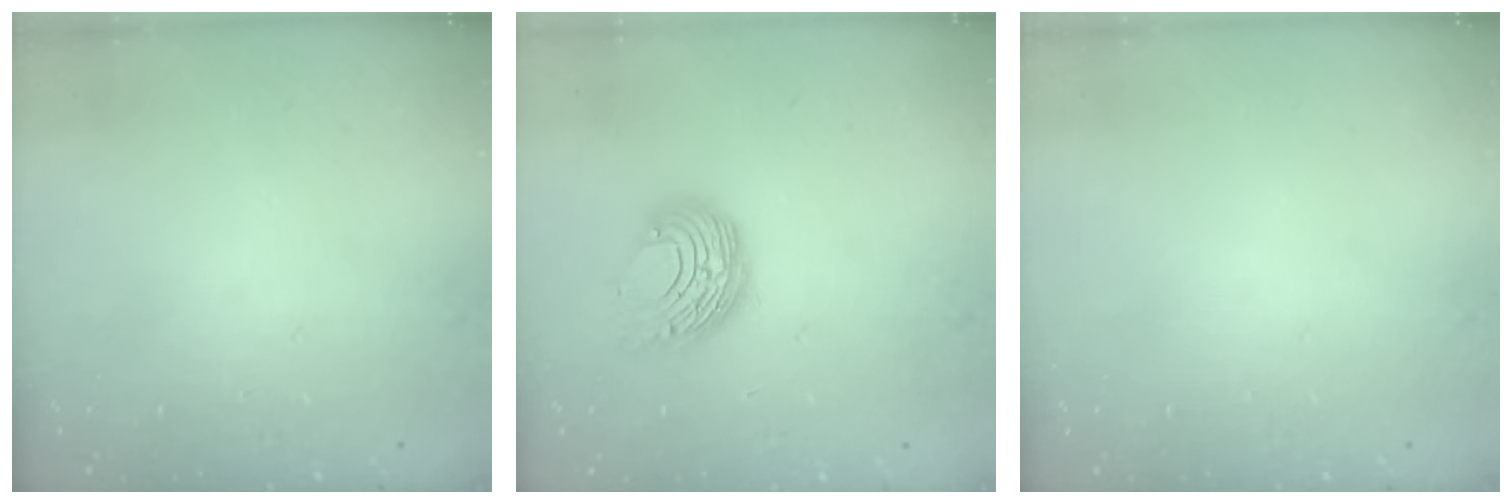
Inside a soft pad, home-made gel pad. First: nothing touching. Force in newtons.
{"total": 9.1, "press": 9.1, "slide": 0.4}
{"total": 0.0}